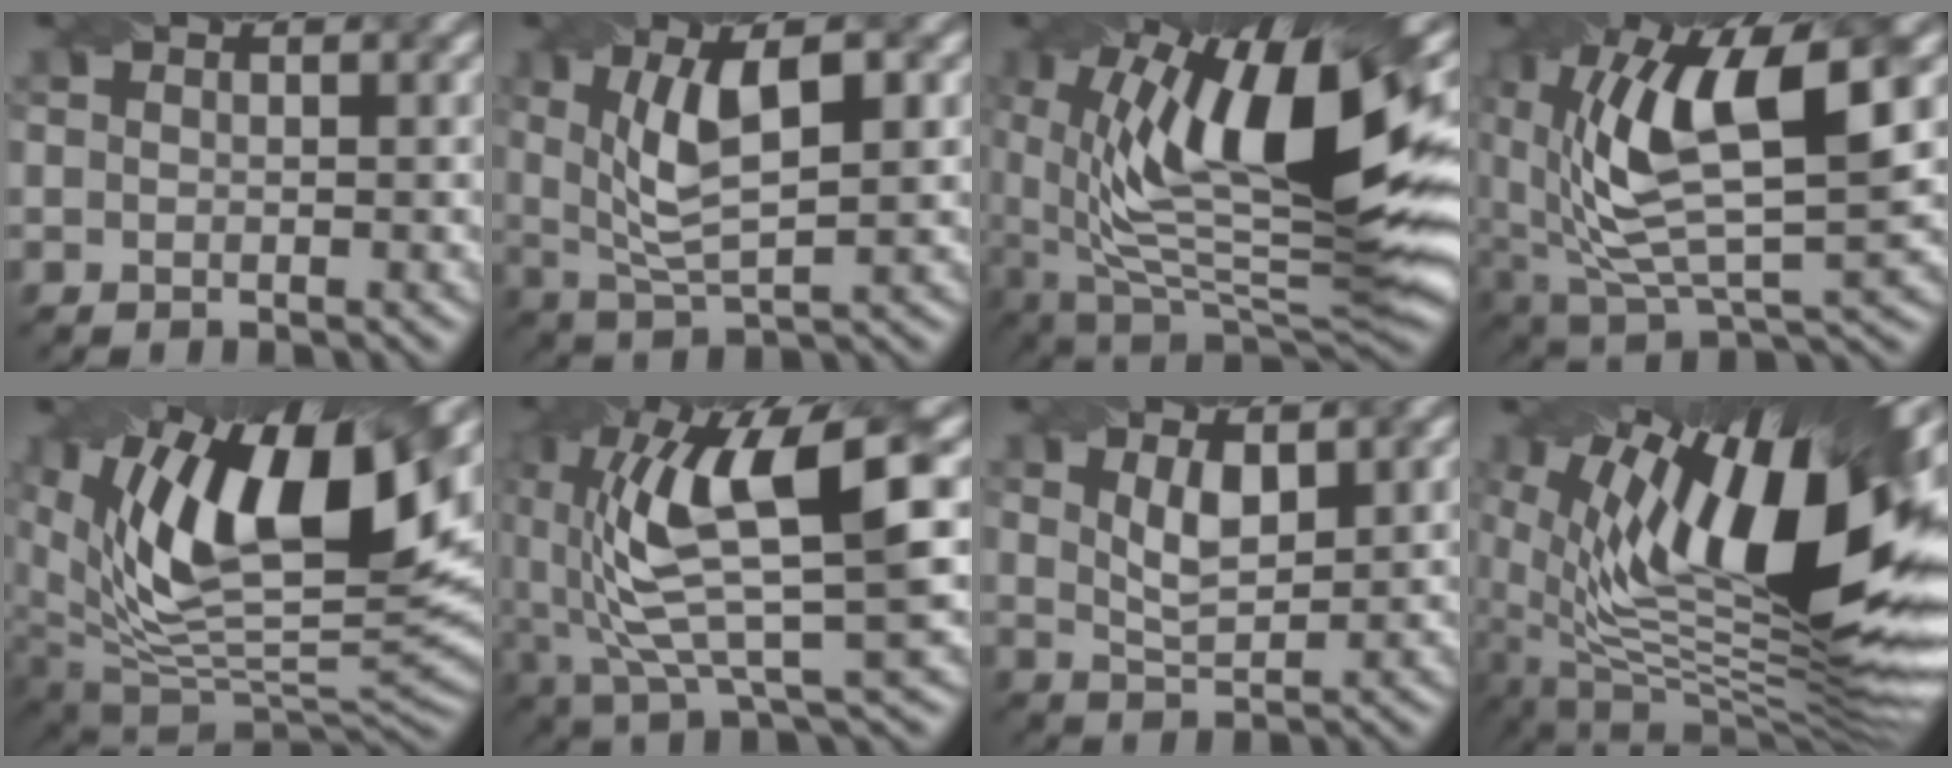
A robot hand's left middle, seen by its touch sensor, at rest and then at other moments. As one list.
[{"total": 7.2, "force": [1.6, 2.5, 6.6], "torque": [-0.130, 0.001, 0.030]}, {"total": 14.7, "force": [2.9, 5.0, 13.5], "torque": [-0.224, -0.008, 0.046]}, {"total": 12.3, "force": [2.9, 5.3, 10.7], "torque": [-0.210, -0.003, 0.056]}, {"total": 15.2, "force": [6.5, 6.7, 12.0], "torque": [-0.218, 0.011, 0.110]}, {"total": 11.2, "force": [2.0, 3.3, 10.5], "torque": [-0.202, -0.001, 0.044]}, {"total": 3.1, "force": [1.4, 1.2, 2.6], "torque": [-0.056, -0.005, 0.030]}, {"total": 18.6, "force": [4.0, 6.8, 16.8], "torque": [-0.264, 0.001, 0.069]}]